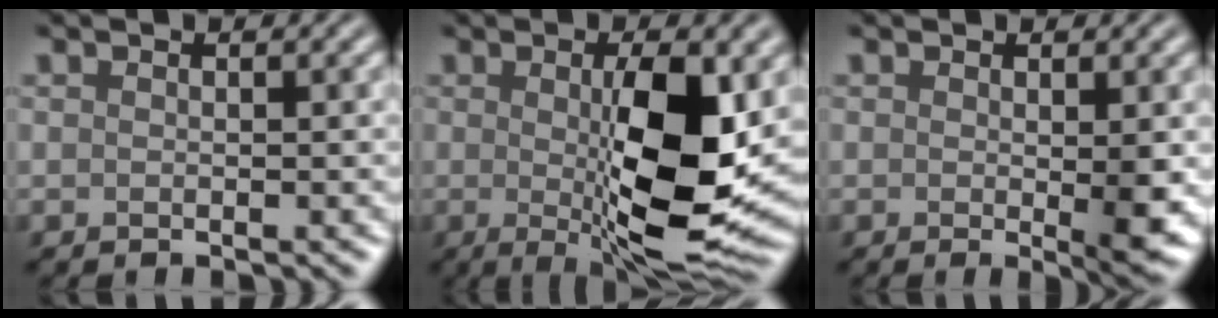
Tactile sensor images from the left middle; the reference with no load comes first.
{"total": 10.0, "force": [-0.2, 2.5, 9.7], "torque": [-0.149, -0.020, 0.009]}
{"total": 2.7, "force": [-0.1, 0.2, 2.7], "torque": [-0.037, -0.009, 0.006]}